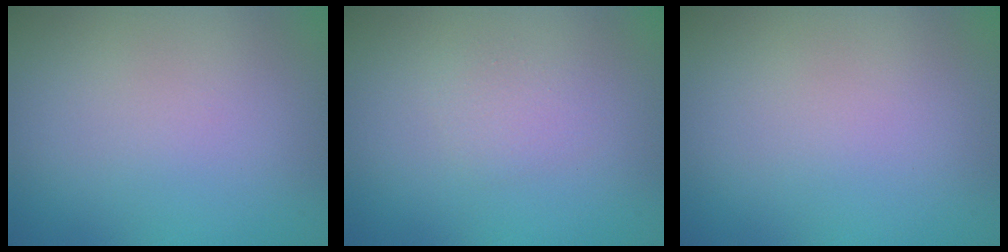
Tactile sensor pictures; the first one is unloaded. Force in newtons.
{"total": 1.0, "press": 1.0, "slide": 0.0}
{"total": 0.0}